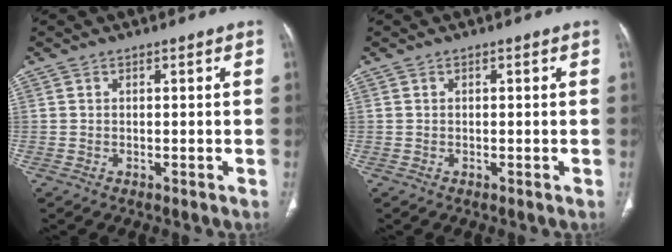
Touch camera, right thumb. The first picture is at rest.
{"total": 0.0}